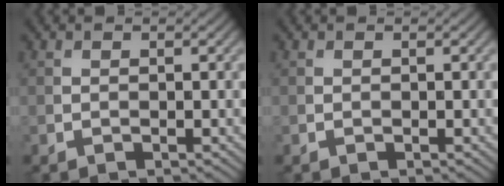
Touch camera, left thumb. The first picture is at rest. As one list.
[{"total": 0.0}]